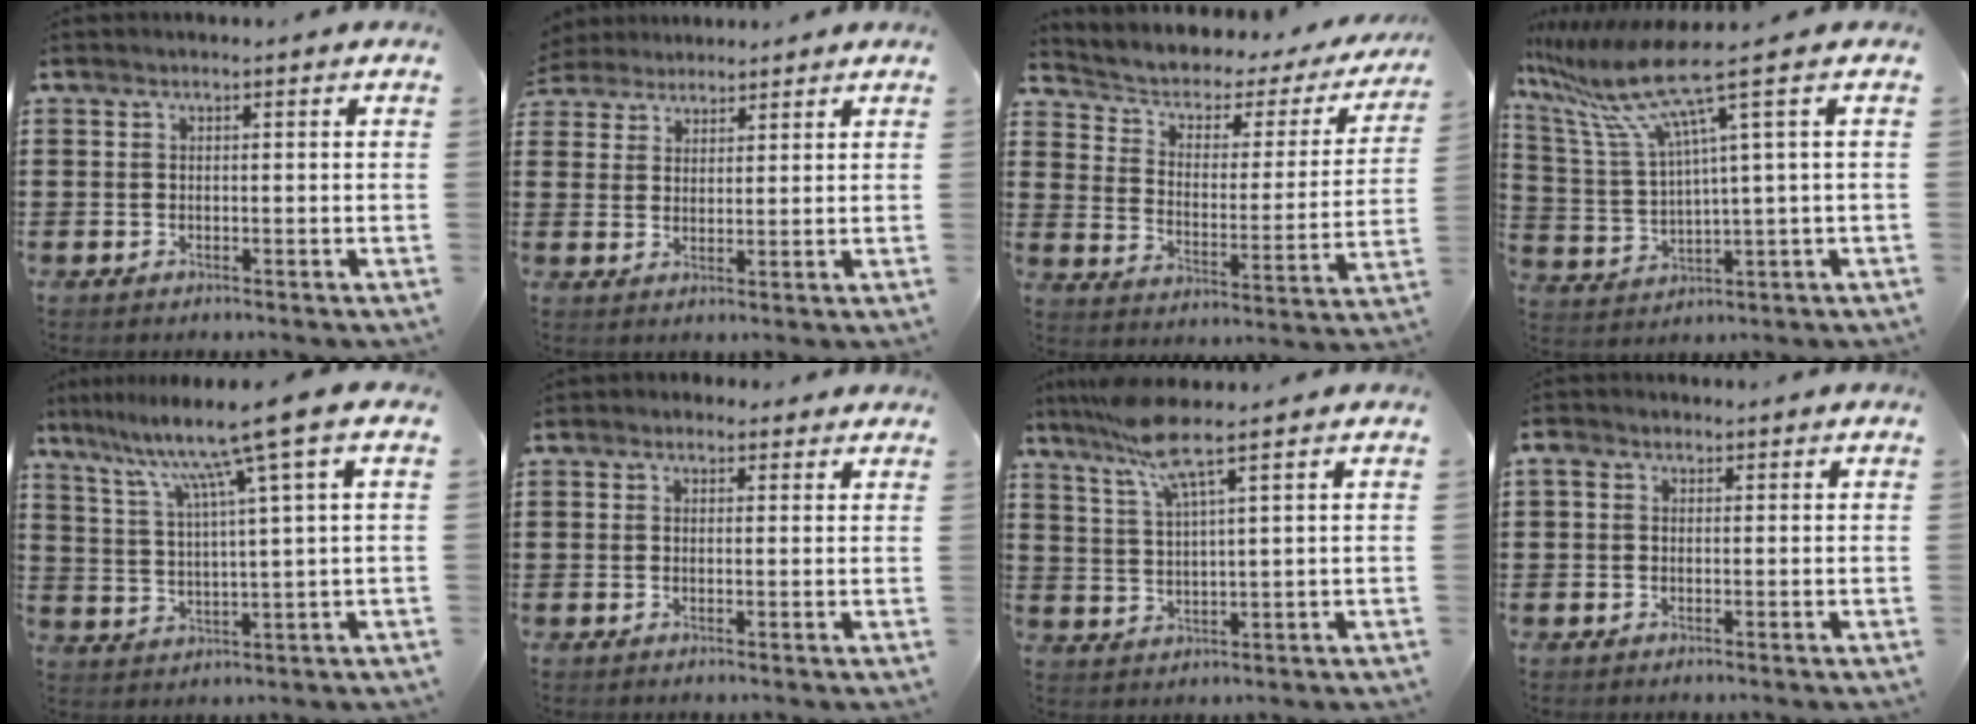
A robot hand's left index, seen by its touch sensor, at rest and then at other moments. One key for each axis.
{"total": 3.5, "fx": 3.2, "fy": 1.4, "fz": -0.1, "tx": -0.014, "ty": -0.002, "tz": 0.060}
{"total": 3.2, "fx": 1.7, "fy": 2.1, "fz": 1.7, "tx": -0.049, "ty": -0.018, "tz": 0.017}
{"total": 10.1, "fx": 5.4, "fy": 0.4, "fz": 8.5, "tx": -0.215, "ty": -0.036, "tz": 0.076}
{"total": 10.0, "fx": 6.2, "fy": -1.2, "fz": 7.7, "tx": -0.169, "ty": -0.027, "tz": 0.094}
{"total": 1.6, "fx": 1.1, "fy": 1.1, "fz": 0.4, "tx": -0.004, "ty": 0.005, "tz": 0.018}
{"total": 7.6, "fx": 5.3, "fy": 0.4, "fz": 5.5, "tx": -0.122, "ty": -0.010, "tz": 0.094}
{"total": 1.5, "fx": 0.2, "fy": 1.2, "fz": 0.8, "tx": -0.020, "ty": 0.008, "tz": 0.003}